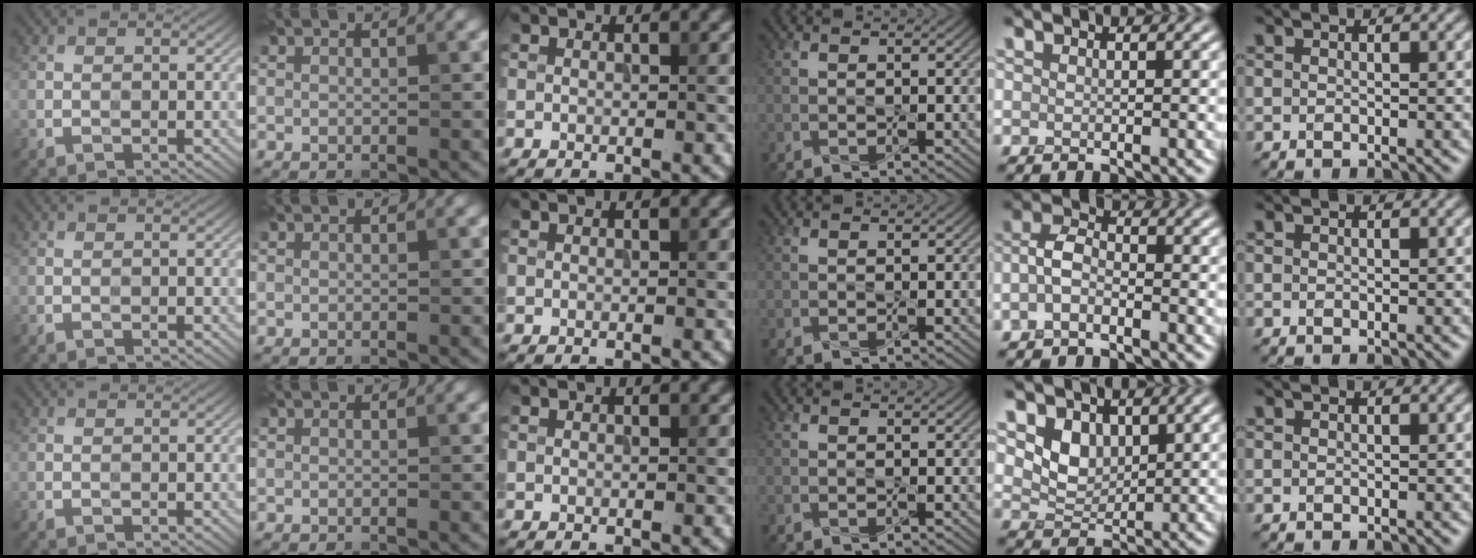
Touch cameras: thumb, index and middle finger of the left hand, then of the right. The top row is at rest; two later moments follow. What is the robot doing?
{"motion": "press", "object": "sticky note"}